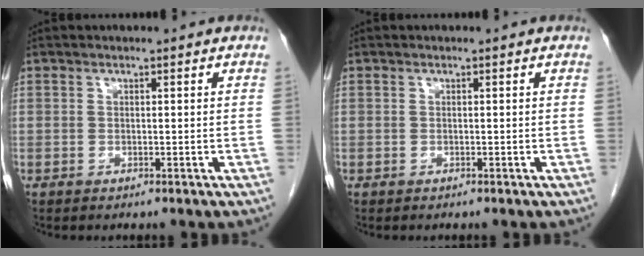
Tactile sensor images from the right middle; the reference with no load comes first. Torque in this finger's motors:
{"motor_torque": [0.27, -0.10, 0.03, 0.01]}